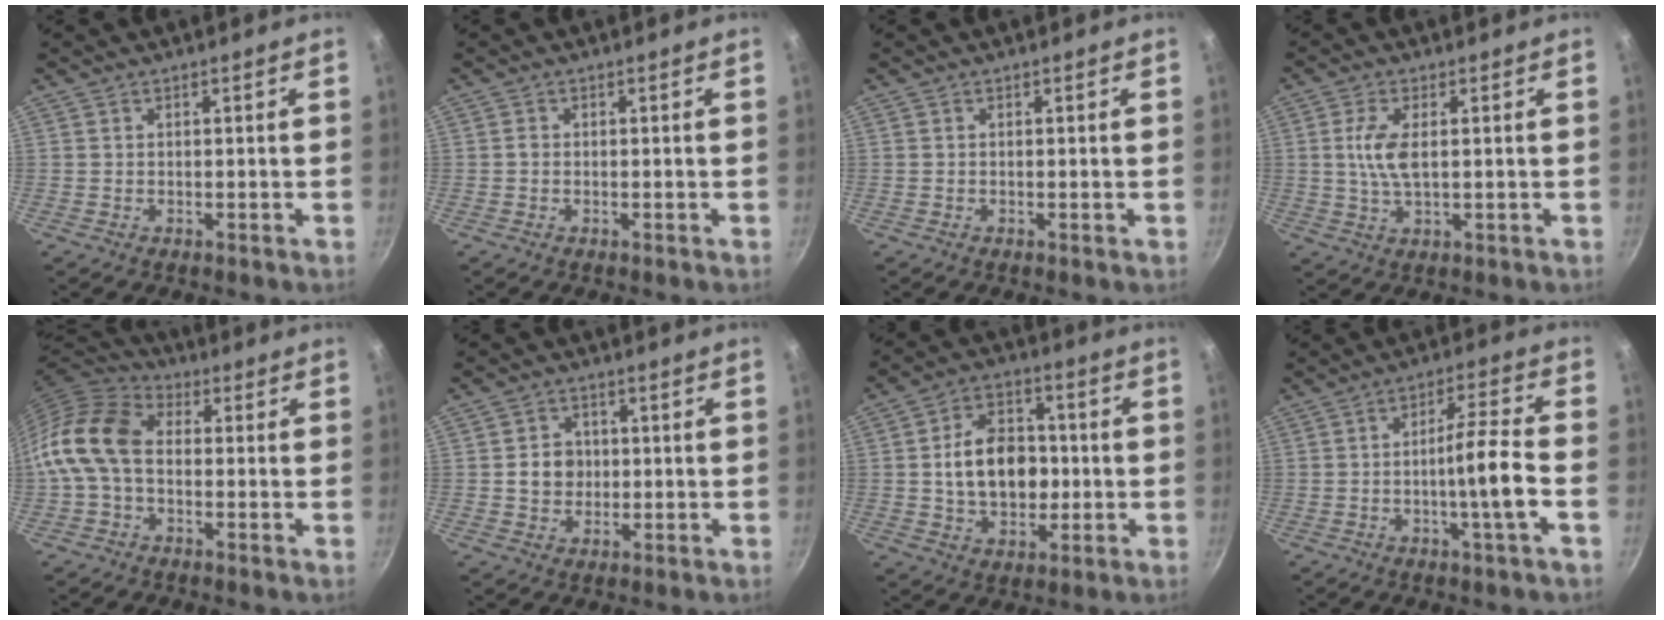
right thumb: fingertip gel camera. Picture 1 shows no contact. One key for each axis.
{"total": 0.7, "fx": -0.1, "fy": 0.5, "fz": 0.3, "tx": -0.005, "ty": 0.003, "tz": -0.004}
{"total": 0.0}
{"total": 6.2, "fx": 0.8, "fy": 2.6, "fz": 5.5, "tx": -0.117, "ty": 0.000, "tz": 0.016}
{"total": 13.4, "fx": -1.2, "fy": 9.3, "fz": 9.6, "tx": -0.176, "ty": 0.037, "tz": -0.045}
{"total": 5.5, "fx": 0.0, "fy": 4.9, "fz": 2.5, "tx": -0.013, "ty": 0.005, "tz": -0.004}
{"total": 13.7, "fx": -0.3, "fy": 9.9, "fz": 9.5, "tx": -0.120, "ty": 0.018, "tz": -0.007}
{"total": 9.2, "fx": -2.7, "fy": 0.0, "fz": 8.8, "tx": -0.143, "ty": 0.026, "tz": -0.046}